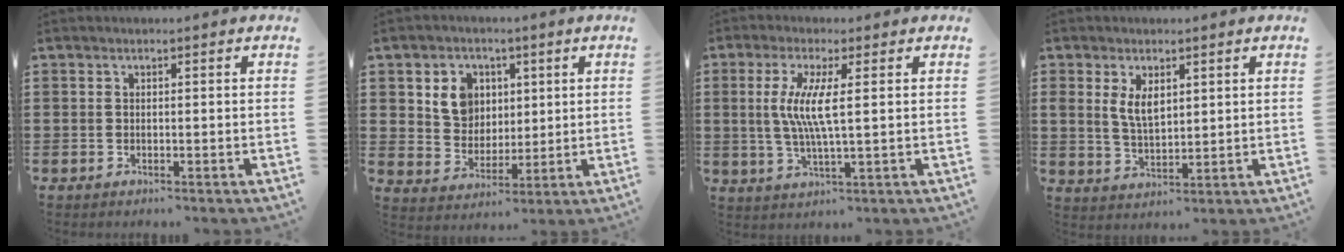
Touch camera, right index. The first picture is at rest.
{"total": 6.5, "force": [2.2, 5.7, 2.0], "torque": [-0.054, 0.012, 0.038]}
{"total": 6.9, "force": [0.9, 0.5, 6.8], "torque": [-0.143, -0.012, 0.009]}
{"total": 4.5, "force": [1.9, 2.4, 3.4], "torque": [-0.073, 0.006, 0.034]}